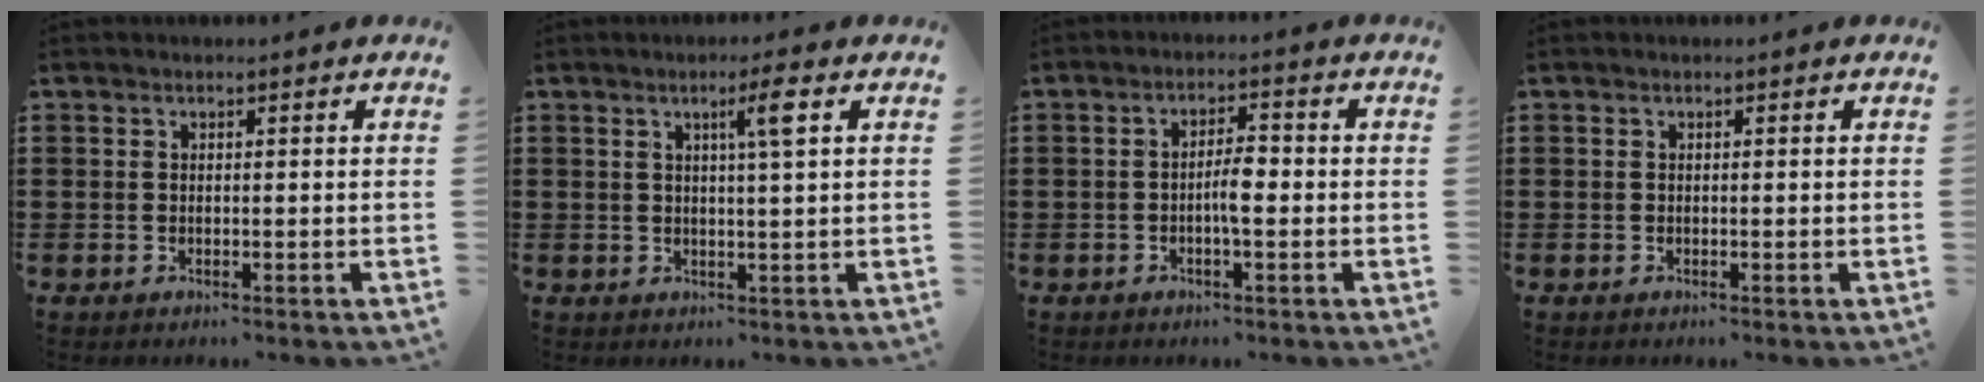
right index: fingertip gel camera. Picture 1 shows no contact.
{"total": 3.9, "force": [1.5, -0.3, 3.6], "torque": [-0.057, -0.008, 0.017]}
{"total": 4.0, "force": [-0.7, 1.0, 3.8], "torque": [-0.074, 0.002, -0.017]}
{"total": 0.0}